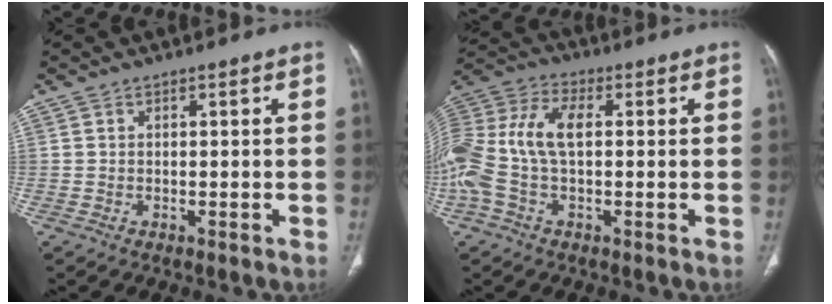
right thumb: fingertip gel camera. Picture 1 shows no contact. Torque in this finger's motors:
{"motor_torque": [1.20, 1.18, 1.20, -0.11, 0.23]}